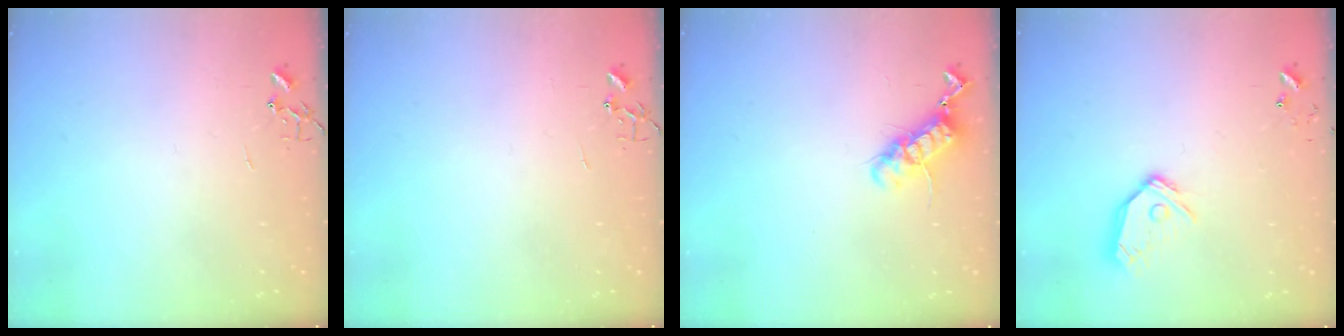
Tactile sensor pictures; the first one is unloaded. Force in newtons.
{"total": 0.0}
{"total": 11.8, "press": 11.8, "slide": 1.2}
{"total": 11.6, "press": 11.6, "slide": 1.4}